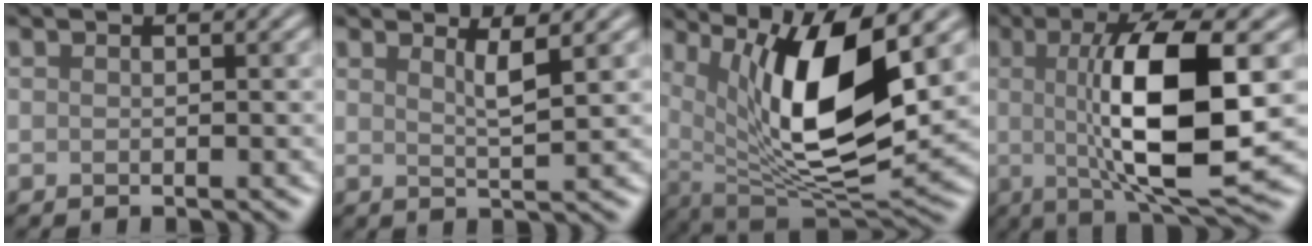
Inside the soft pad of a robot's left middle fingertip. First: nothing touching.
{"total": 2.3, "force": [1.2, 0.5, 1.9], "torque": [-0.024, -0.004, 0.016]}
{"total": 11.4, "force": [3.5, 3.7, 10.1], "torque": [-0.171, -0.016, 0.069]}
{"total": 11.0, "force": [0.5, 2.8, 10.6], "torque": [-0.163, -0.005, 0.012]}